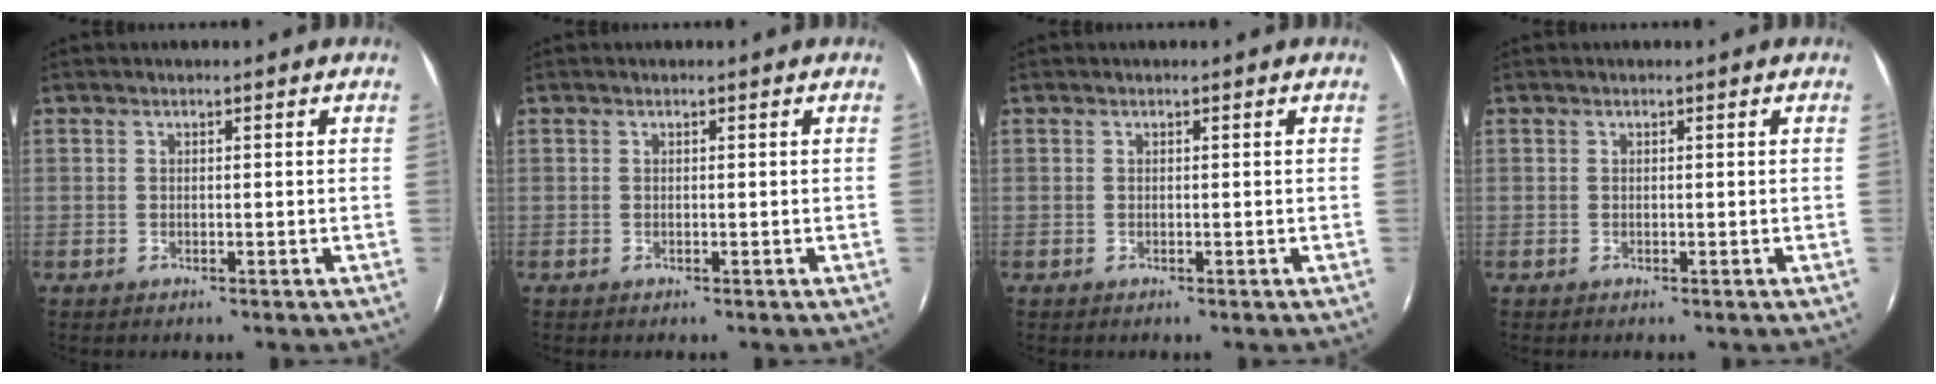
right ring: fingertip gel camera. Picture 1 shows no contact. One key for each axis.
{"total": 0.0}
{"total": 0.0}
{"total": 0.0}